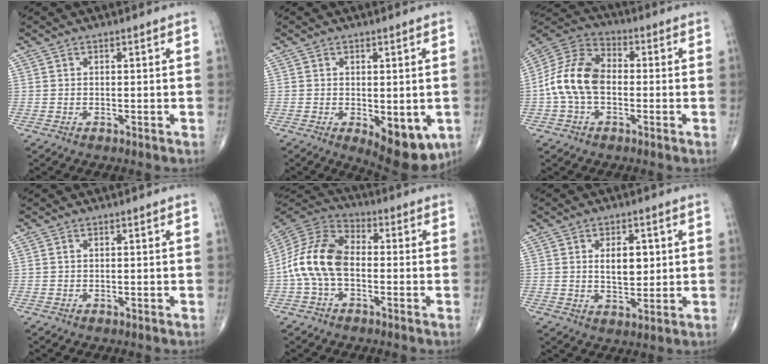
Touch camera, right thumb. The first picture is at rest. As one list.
[{"total": 10.1, "force": [-3.2, 4.9, 8.3], "torque": [-0.087, -0.010, -0.032]}, {"total": 12.4, "force": [-1.4, 8.0, 9.4], "torque": [-0.183, 0.036, -0.037]}, {"total": 0.0}, {"total": 13.2, "force": [-1.6, 7.9, 10.4], "torque": [-0.211, 0.036, -0.041]}, {"total": 6.8, "force": [1.4, 3.8, 5.4], "torque": [-0.064, -0.009, 0.027]}]